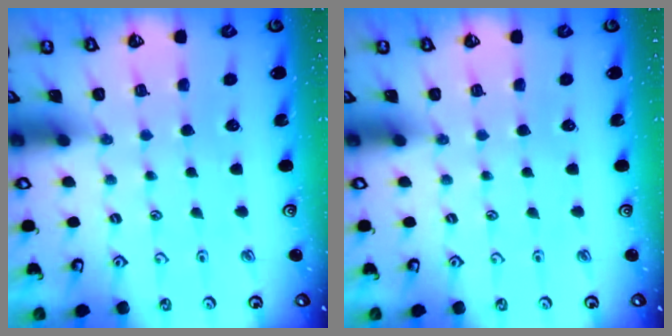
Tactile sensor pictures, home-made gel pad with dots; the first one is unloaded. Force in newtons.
{"total": 0.0}